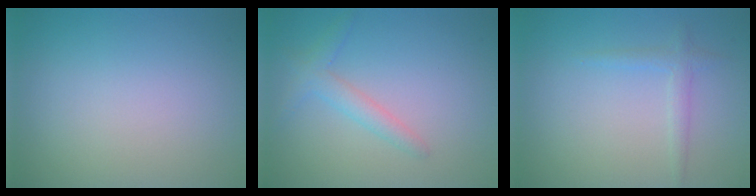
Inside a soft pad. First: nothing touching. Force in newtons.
{"total": 2.2, "press": 2.2, "slide": 0.1}
{"total": 1.3, "press": 1.3, "slide": 0.0}